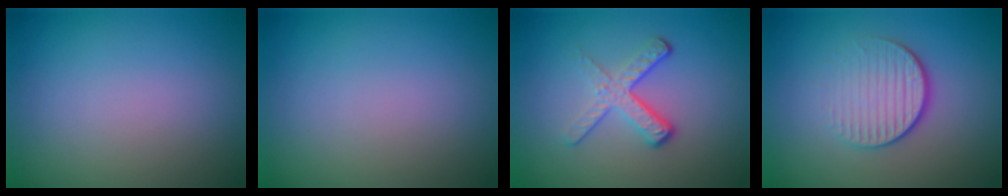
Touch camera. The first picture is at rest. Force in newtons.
{"total": 0.0}
{"total": 3.7, "press": 2.3, "slide": 2.9}
{"total": 4.0, "press": 2.7, "slide": 3.0}